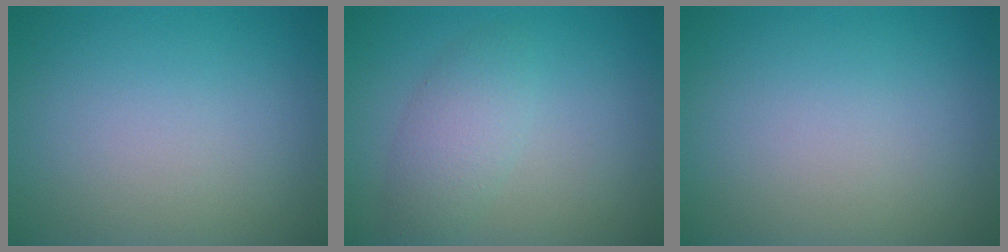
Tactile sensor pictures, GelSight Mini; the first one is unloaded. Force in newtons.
{"total": 2.8, "press": 2.8, "slide": 0.1}
{"total": 0.0}